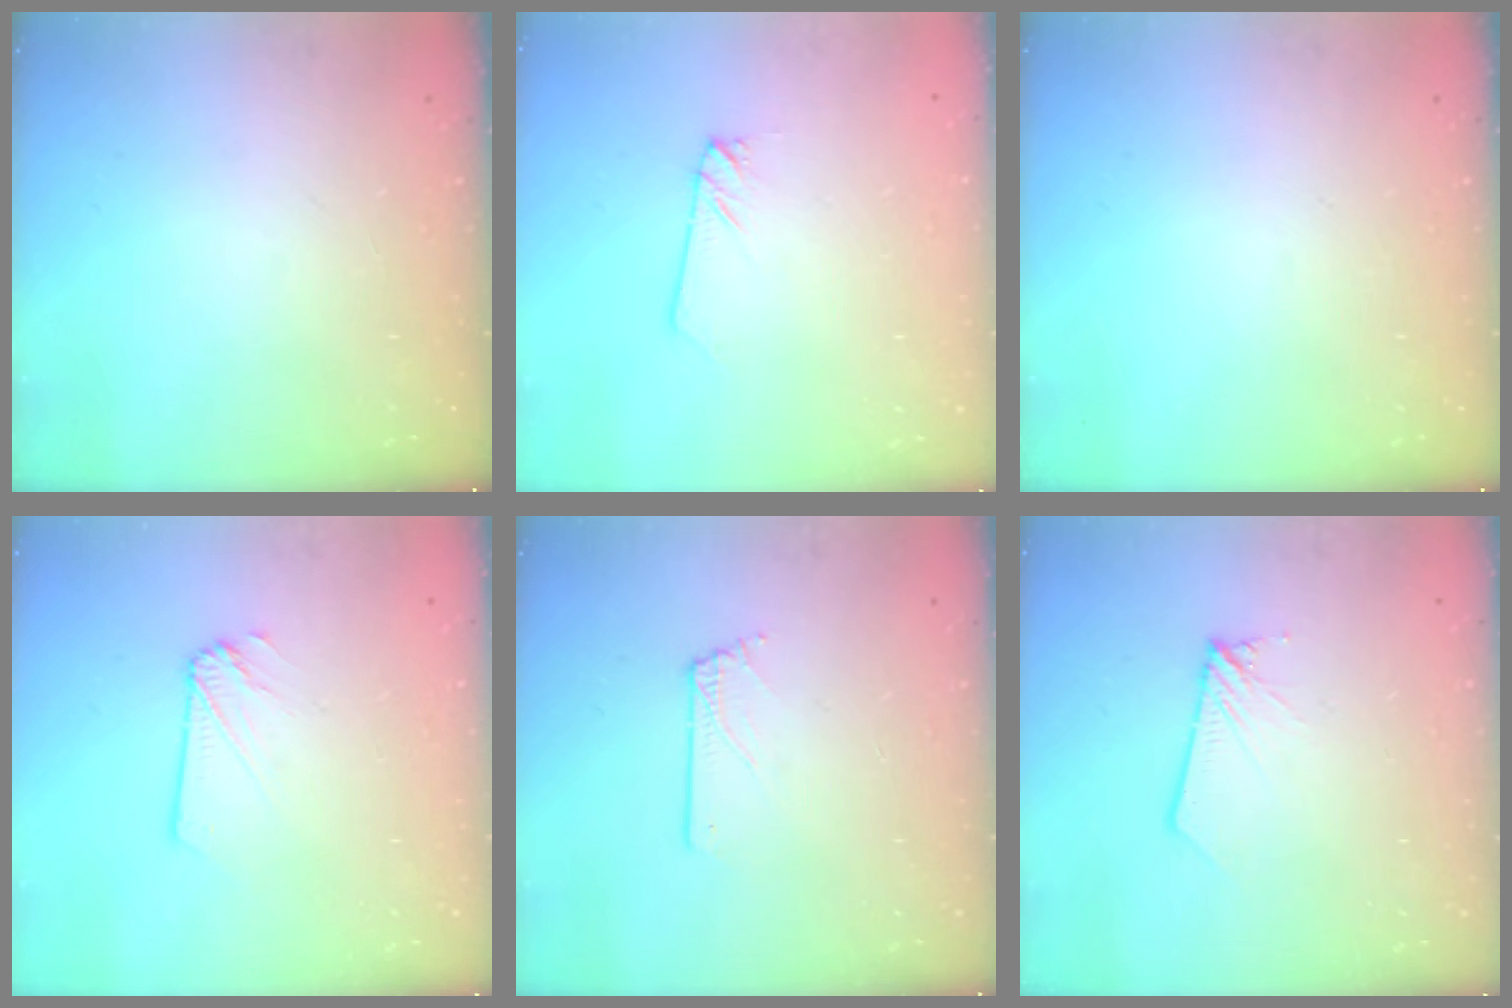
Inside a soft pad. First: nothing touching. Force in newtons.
{"total": 1.4, "press": 1.4, "slide": 0.1}
{"total": 0.0}
{"total": 2.3, "press": 2.3, "slide": 0.2}
{"total": 0.9, "press": 0.9, "slide": 0.0}
{"total": 2.2, "press": 2.2, "slide": 0.3}